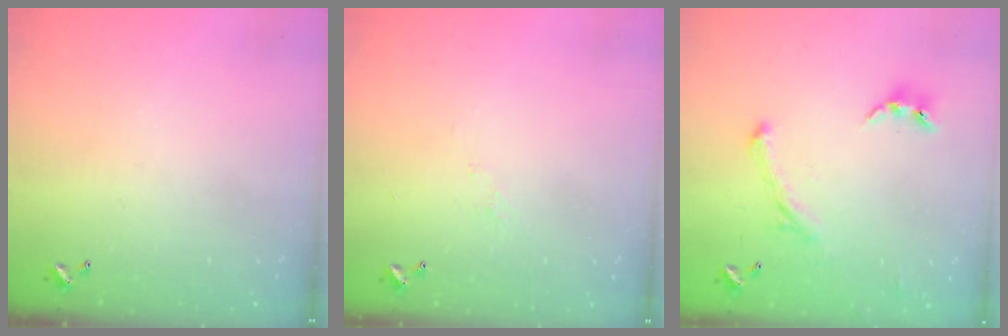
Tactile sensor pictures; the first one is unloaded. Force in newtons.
{"total": 5.0, "press": 4.9, "slide": 0.5}
{"total": 0.0}